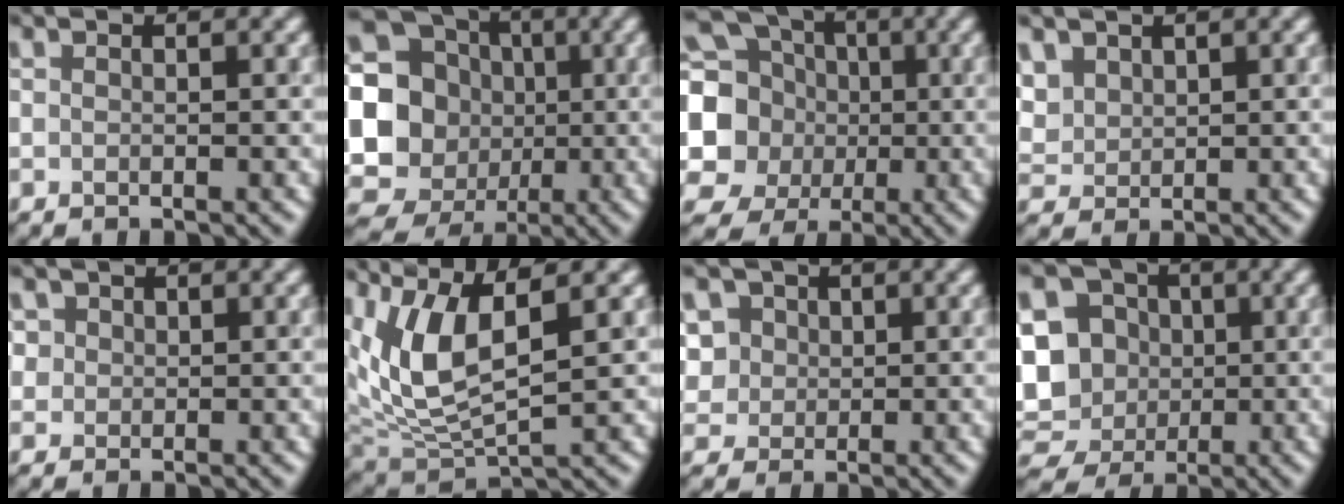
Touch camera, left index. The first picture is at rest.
{"total": 20.6, "force": [-1.3, 20.0, 4.9], "torque": [-0.156, -0.008, -0.047]}
{"total": 10.3, "force": [-0.7, 9.7, 3.4], "torque": [-0.134, -0.003, -0.014]}
{"total": 1.3, "force": [1.1, 0.7, -0.3], "torque": [-0.023, 0.003, 0.052]}
{"total": 1.0, "force": [0.2, 0.5, -0.8], "torque": [-0.001, -0.001, 0.025]}
{"total": 5.9, "force": [2.0, 2.1, 5.1], "torque": [-0.135, -0.007, 0.064]}
{"total": 3.8, "force": [1.4, 3.4, 0.8], "torque": [-0.043, 0.018, 0.038]}
{"total": 8.9, "force": [-0.2, 8.1, 3.5], "torque": [-0.090, 0.003, -0.010]}